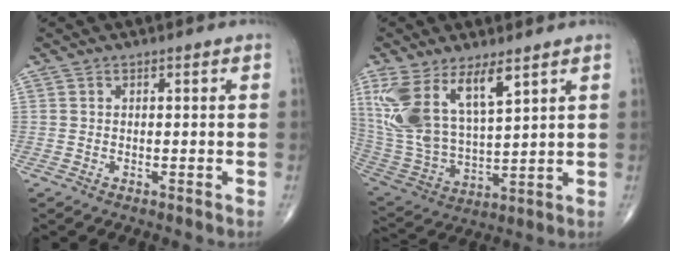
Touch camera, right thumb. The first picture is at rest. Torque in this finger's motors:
{"motor_torque": [0.28, 1.25, 1.46, 1.31, 0.18]}